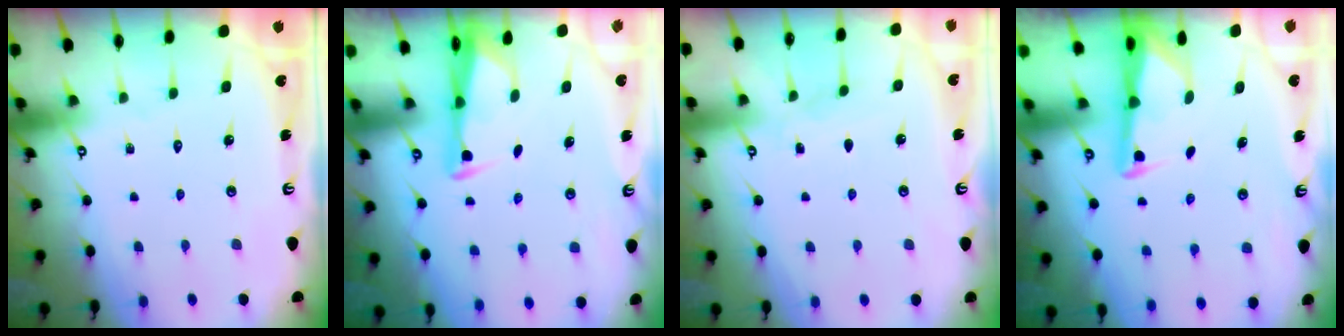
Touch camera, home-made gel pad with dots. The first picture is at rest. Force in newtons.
{"total": 3.0, "press": 3.0, "slide": 0.4}
{"total": 3.9, "press": 3.9, "slide": 0.4}
{"total": 3.0, "press": 3.0, "slide": 0.3}